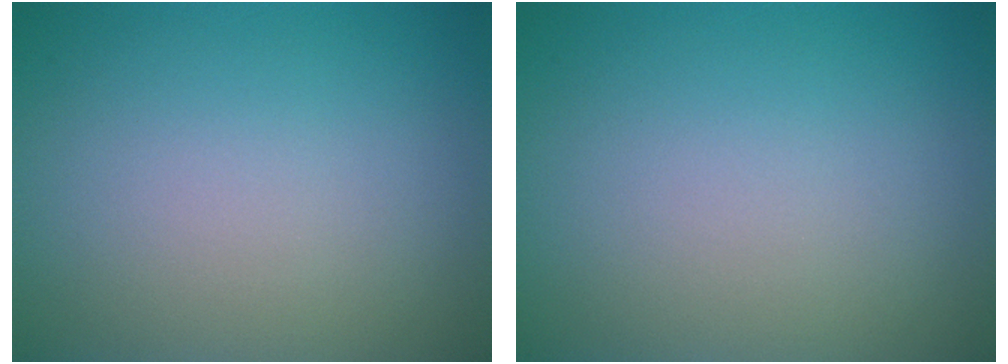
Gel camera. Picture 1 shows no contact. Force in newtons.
{"total": 0.0}